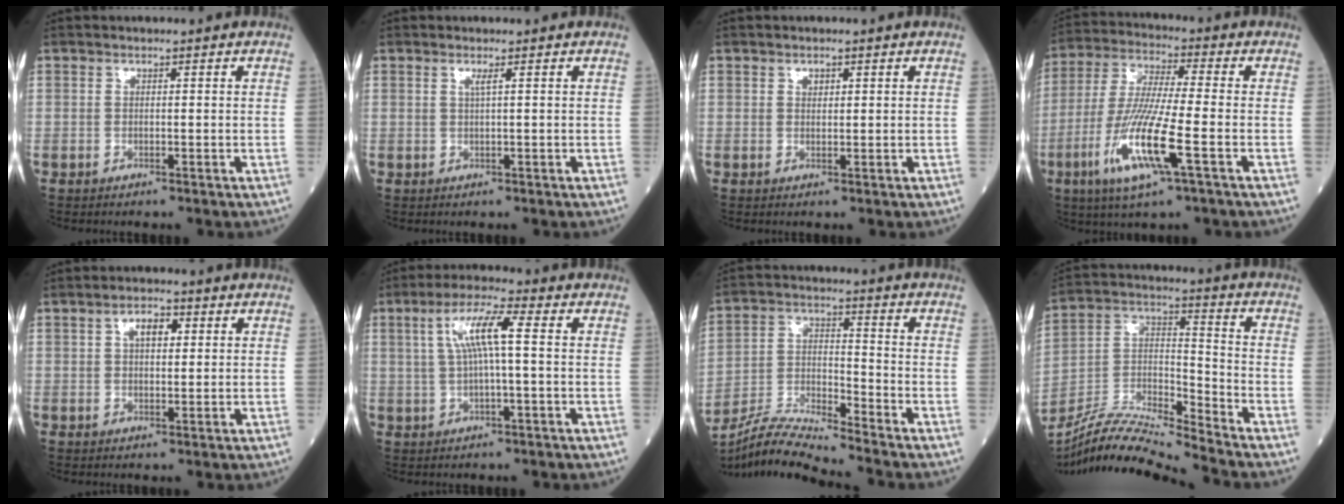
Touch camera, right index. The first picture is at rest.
{"total": 0.9, "force": [0.4, -0.3, 0.8], "torque": [-0.022, -0.004, 0.009]}
{"total": 1.0, "force": [0.5, 0.6, 0.5], "torque": [-0.006, -0.003, 0.009]}
{"total": 13.5, "force": [-4.7, 0.6, 12.6], "torque": [-0.264, -0.020, -0.093]}
{"total": 3.9, "force": [1.4, 1.9, 3.1], "torque": [-0.053, 0.010, 0.021]}
{"total": 7.5, "force": [1.4, 0.7, 7.3], "torque": [-0.145, 0.019, 0.027]}
{"total": 9.8, "force": [-9.3, -1.5, 2.4], "torque": [-0.053, -0.004, -0.177]}
{"total": 14.4, "force": [-13.6, -1.3, 4.8], "torque": [-0.088, 0.011, -0.257]}